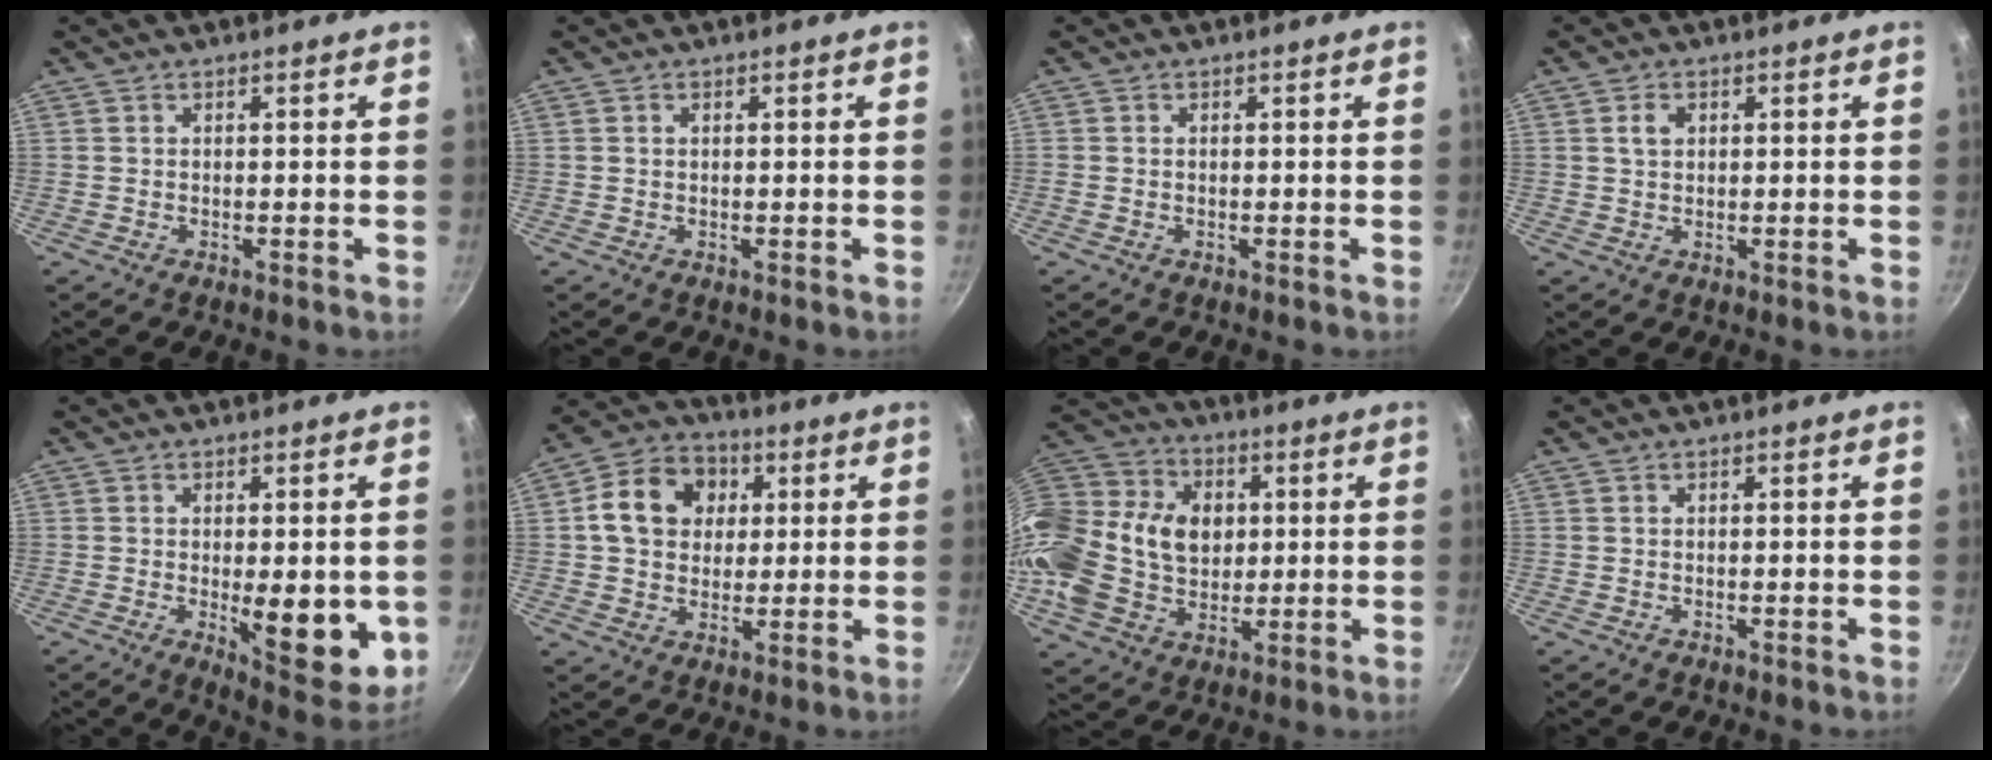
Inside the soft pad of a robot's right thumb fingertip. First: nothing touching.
{"total": 0.6, "force": [0.2, 0.4, 0.3], "torque": [-0.005, 0.003, 0.003]}
{"total": 0.0}
{"total": 2.4, "force": [0.7, 1.8, 1.5], "torque": [-0.020, 0.002, 0.013]}
{"total": 12.6, "force": [-1.5, 4.9, 11.5], "torque": [-0.120, -0.019, -0.010]}
{"total": 12.8, "force": [2.9, 10.3, 6.9], "torque": [-0.096, 0.013, 0.035]}
{"total": 24.8, "force": [3.1, 19.0, 15.6], "torque": [-0.302, 0.030, 0.054]}
{"total": 0.0}